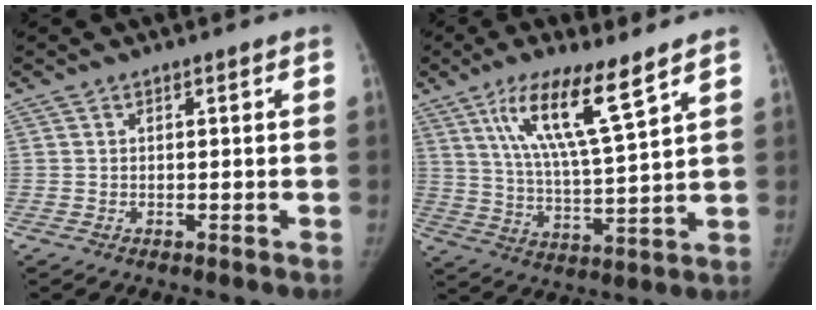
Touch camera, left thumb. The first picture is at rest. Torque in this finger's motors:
{"motor_torque": [0.52, -0.18, 1.77, -1.00, 0.52]}